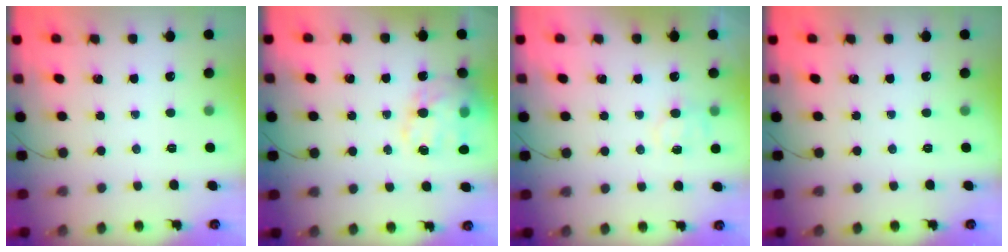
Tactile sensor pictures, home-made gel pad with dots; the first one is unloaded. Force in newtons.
{"total": 18.1, "press": 17.7, "slide": 3.8}
{"total": 6.1, "press": 6.0, "slide": 1.2}
{"total": 0.0}